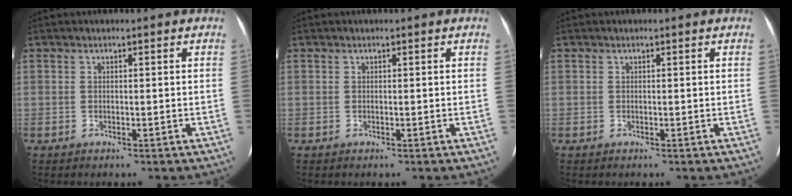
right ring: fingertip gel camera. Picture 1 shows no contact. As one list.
[{"total": 0.0}, {"total": 0.0}]